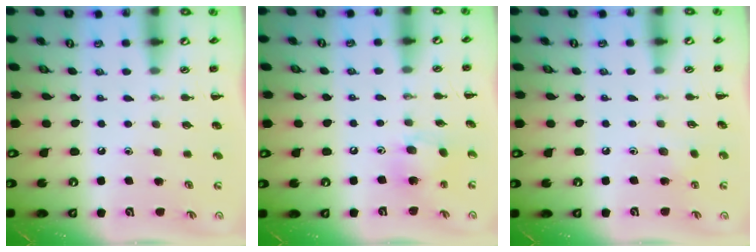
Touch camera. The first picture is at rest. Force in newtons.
{"total": 9.9, "press": 9.6, "slide": 2.4}
{"total": 2.5, "press": 2.3, "slide": 0.7}